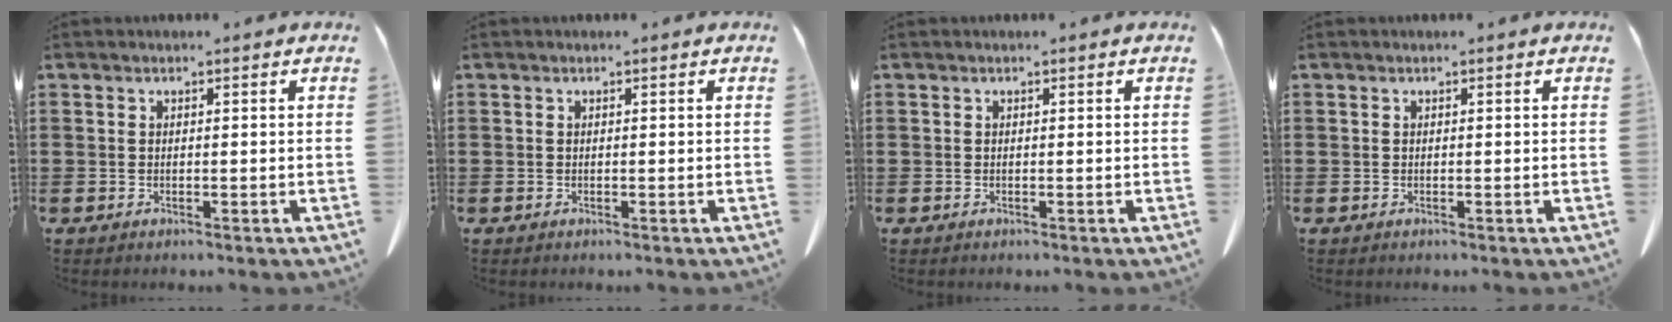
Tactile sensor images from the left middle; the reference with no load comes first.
{"total": 0.0}
{"total": 0.0}
{"total": 0.0}